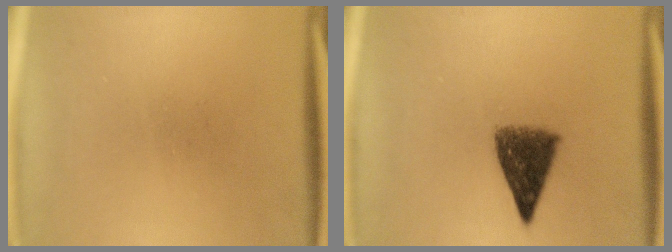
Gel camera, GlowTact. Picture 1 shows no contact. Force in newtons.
{"total": 7.3}